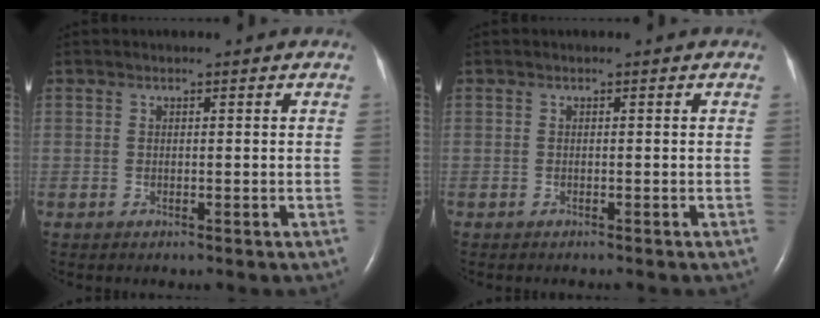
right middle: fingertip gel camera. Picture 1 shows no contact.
{"total": 0.8, "force": [-0.8, 0.1, 0.3], "torque": [-0.007, -0.002, -0.010]}